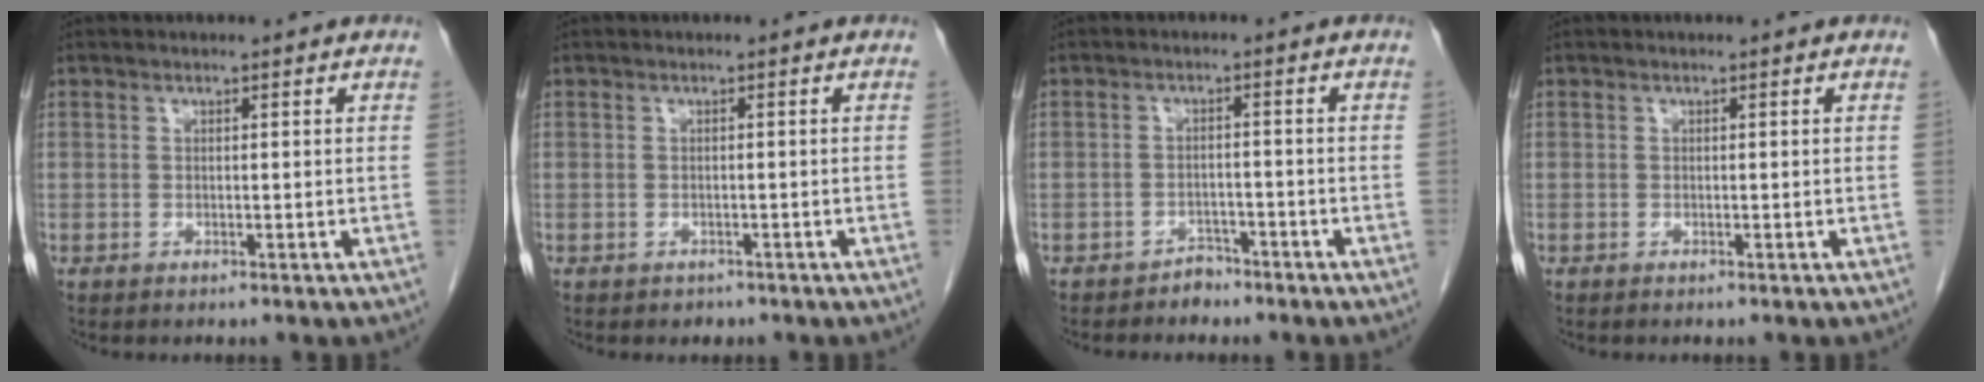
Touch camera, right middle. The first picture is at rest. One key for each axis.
{"total": 1.3, "fx": -1.0, "fy": 0.8, "fz": 0.1, "tx": -0.008, "ty": 0.000, "tz": -0.012}
{"total": 2.3, "fx": -2.0, "fy": 1.2, "fz": 0.1, "tx": -0.005, "ty": 0.005, "tz": -0.031}
{"total": 0.0}